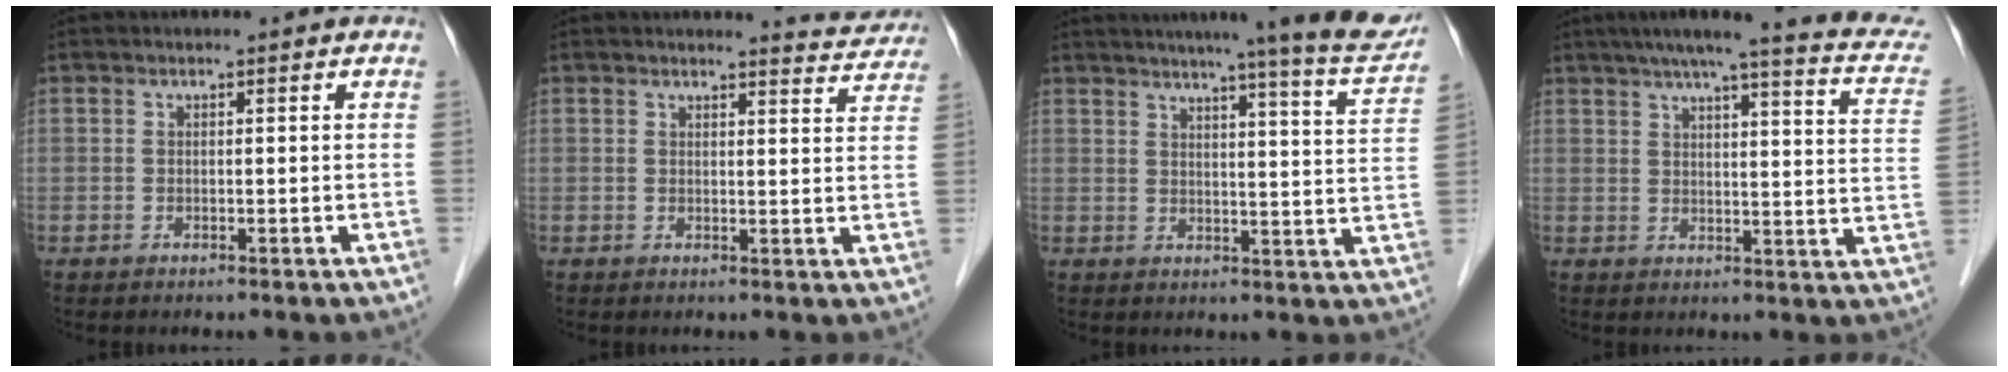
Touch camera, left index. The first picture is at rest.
{"total": 4.3, "force": [4.3, 0.3, -0.4], "torque": [0.002, -0.025, 0.033]}
{"total": 17.3, "force": [15.0, -0.6, 8.5], "torque": [-0.117, -0.047, 0.170]}
{"total": 19.2, "force": [15.5, 1.7, 11.2], "torque": [-0.152, -0.007, 0.172]}